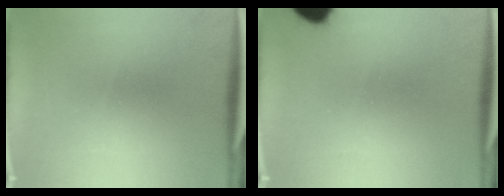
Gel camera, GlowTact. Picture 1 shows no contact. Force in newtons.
{"total": 9.4}